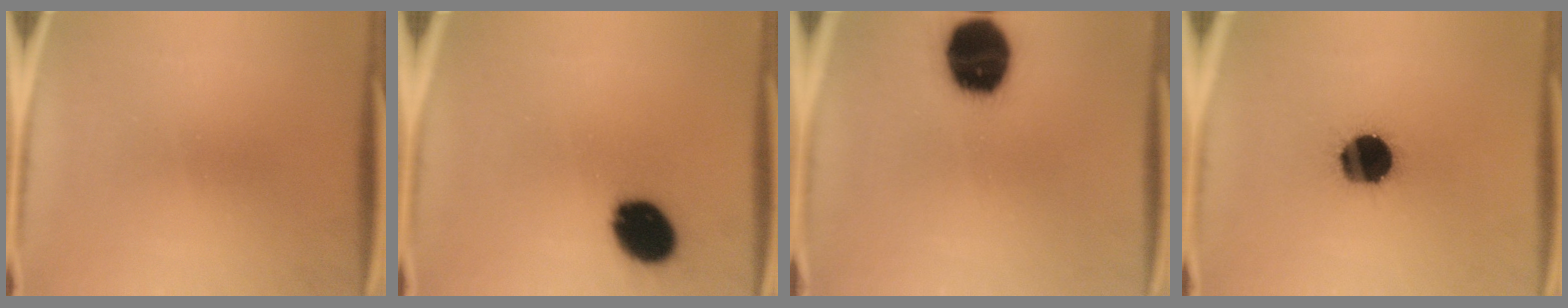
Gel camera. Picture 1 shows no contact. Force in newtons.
{"total": 12.6}
{"total": 19.8}
{"total": 16.5}